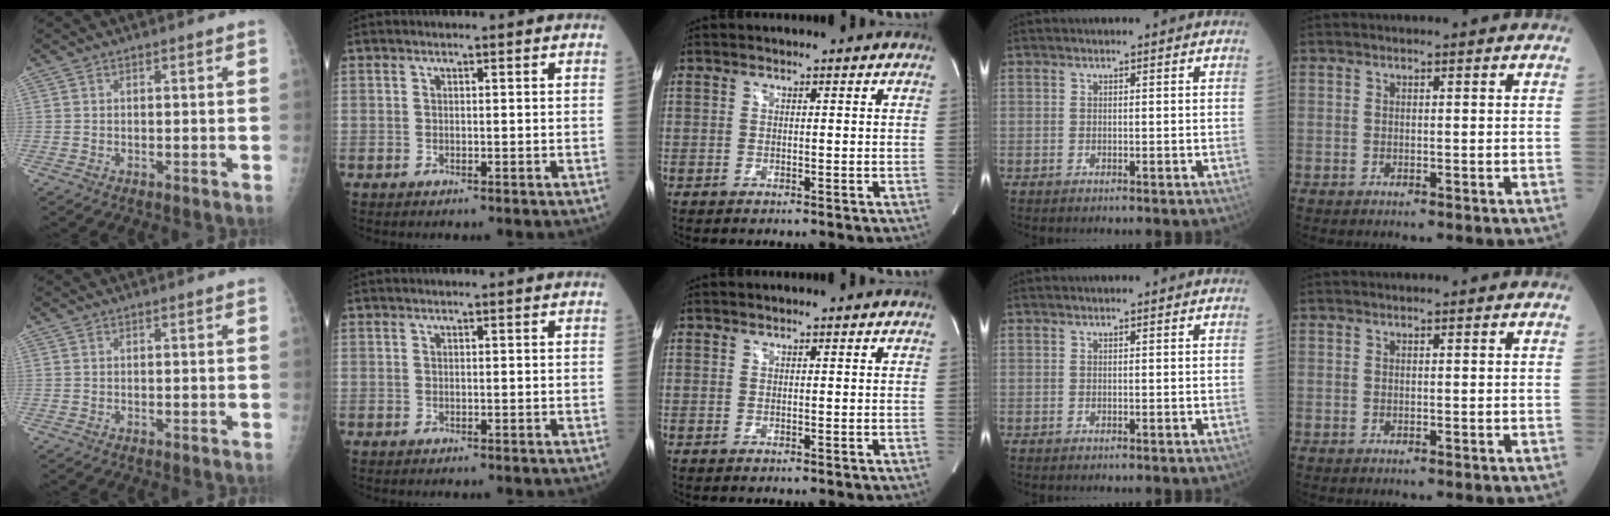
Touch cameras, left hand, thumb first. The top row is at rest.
{}